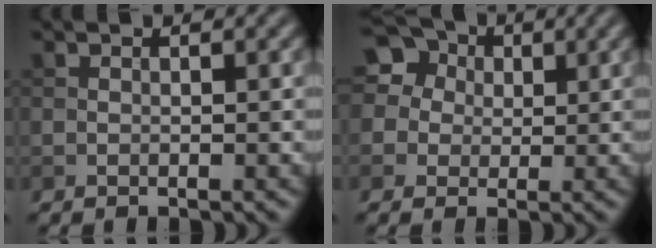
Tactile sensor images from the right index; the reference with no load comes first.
{"total": 10.9, "force": [4.9, 8.8, 4.3], "torque": [-0.122, 0.036, 0.068]}